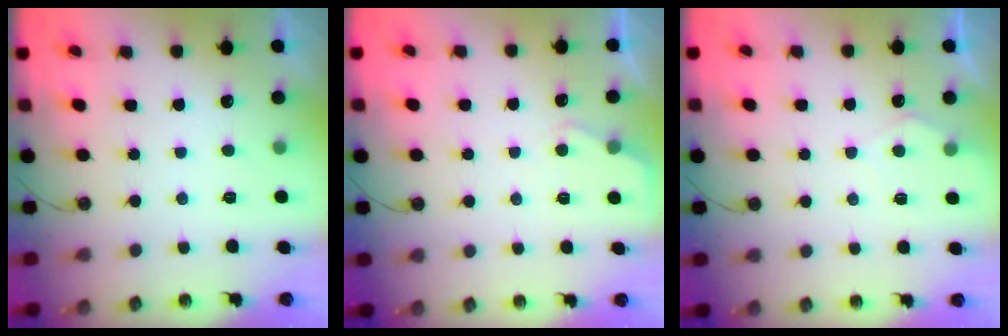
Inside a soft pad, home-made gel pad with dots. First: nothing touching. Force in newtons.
{"total": 3.2, "press": 3.2, "slide": 0.5}
{"total": 4.6, "press": 4.5, "slide": 0.5}